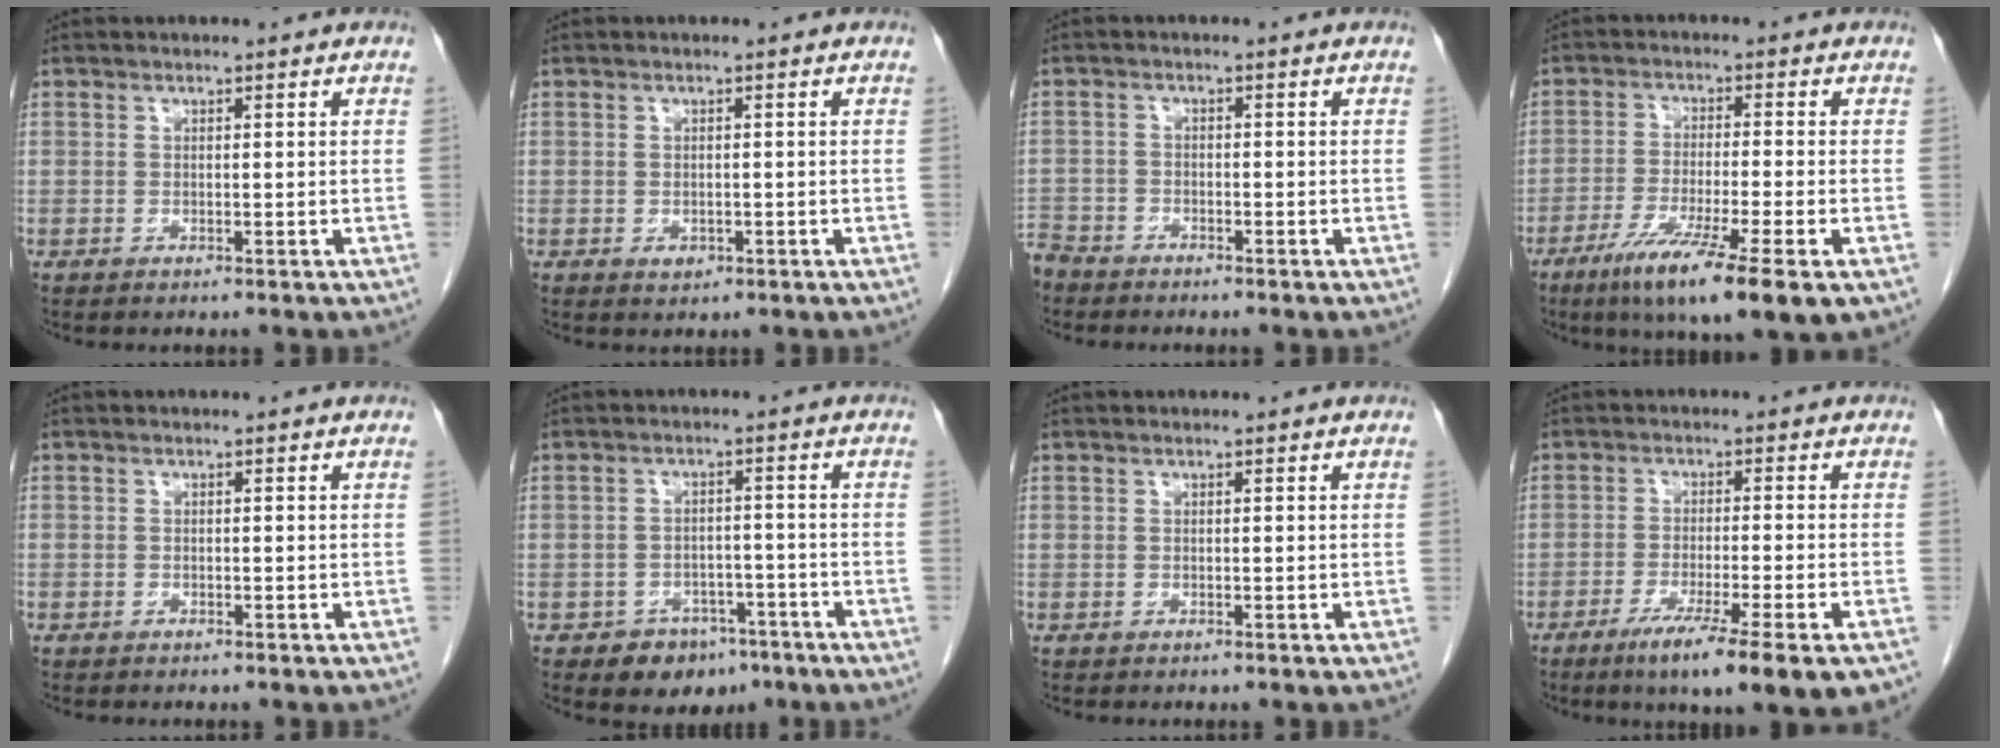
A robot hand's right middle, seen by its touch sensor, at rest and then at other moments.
{"total": 1.4, "force": [-0.5, 1.0, 0.8], "torque": [-0.011, 0.001, -0.001]}
{"total": 4.8, "force": [-4.4, 1.8, 0.4], "torque": [-0.010, -0.006, -0.087]}
{"total": 12.5, "force": [-6.9, 0.5, 10.4], "torque": [-0.169, -0.034, -0.114]}
{"total": 0.7, "force": [-0.5, 0.5, 0.0], "torque": [-0.006, 0.004, -0.012]}
{"total": 6.6, "force": [-4.5, 4.4, 2.2], "torque": [-0.024, 0.009, -0.059]}
{"total": 0.0}
{"total": 12.5, "force": [-8.0, 0.4, 9.7], "torque": [-0.124, -0.027, -0.118]}